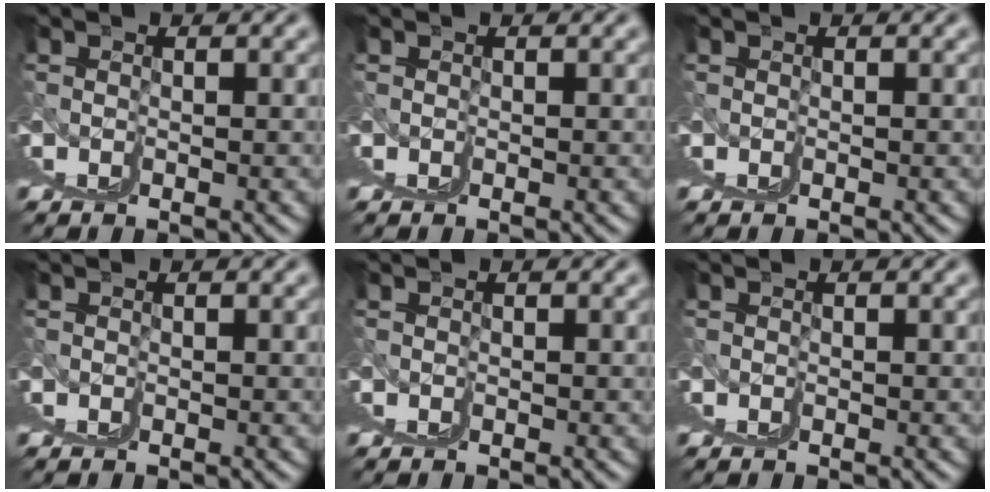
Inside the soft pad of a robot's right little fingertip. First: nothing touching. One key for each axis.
{"total": 0.0}
{"total": 0.0}
{"total": 0.0}
{"total": 0.0}
{"total": 0.0}